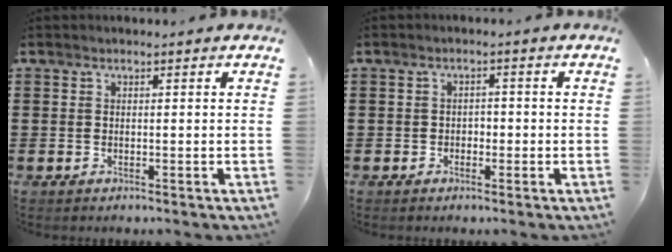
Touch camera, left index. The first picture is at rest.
{"total": 1.4, "force": [-0.8, 1.0, 0.6], "torque": [-0.016, 0.002, -0.019]}